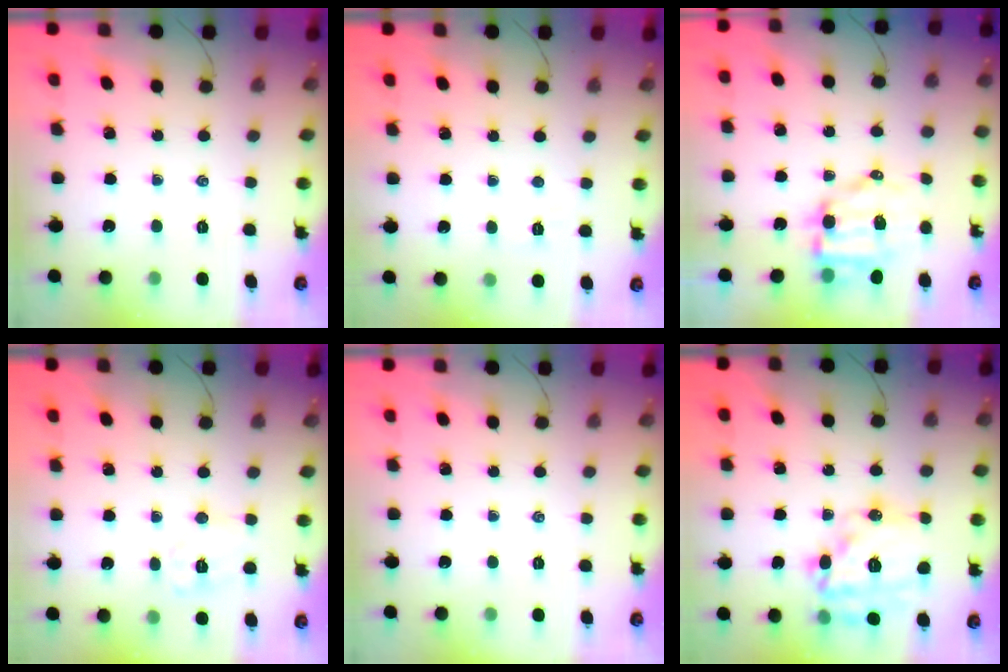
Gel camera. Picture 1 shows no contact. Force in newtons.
{"total": 2.5, "press": 2.4, "slide": 0.7}
{"total": 7.8, "press": 7.6, "slide": 1.9}
{"total": 7.3, "press": 7.3, "slide": 0.8}
{"total": 0.0}
{"total": 19.7, "press": 19.6, "slide": 2.1}